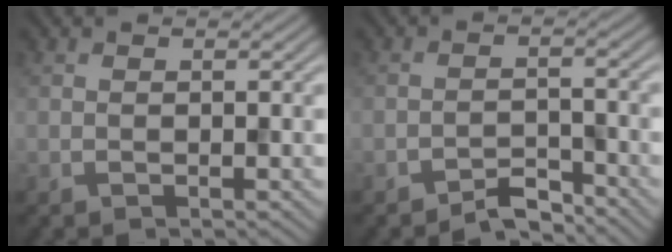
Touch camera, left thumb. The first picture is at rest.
{"total": 3.0, "force": [-2.8, 0.6, 1.0], "torque": [-0.011, 0.005, -0.055]}